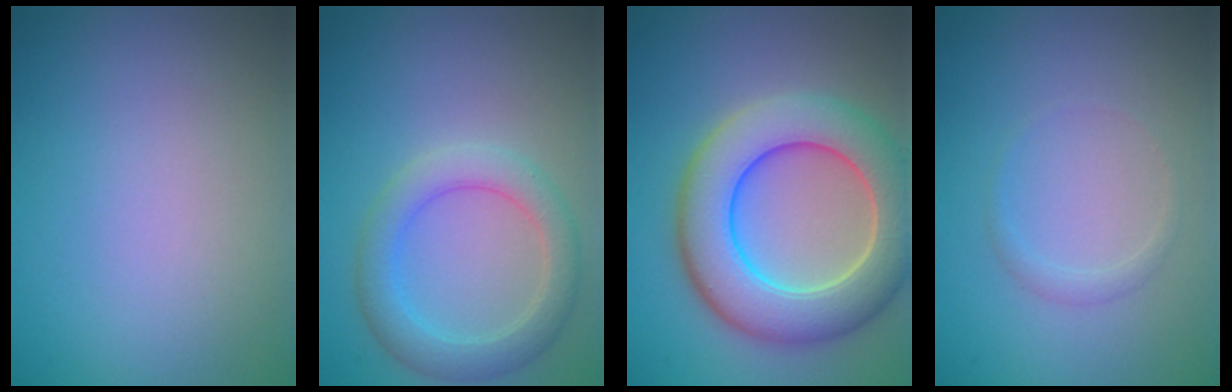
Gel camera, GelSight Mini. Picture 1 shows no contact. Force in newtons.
{"total": 4.0, "press": 4.0, "slide": 0.2}
{"total": 9.3, "press": 9.3, "slide": 0.8}
{"total": 0.9, "press": 0.9, "slide": 0.2}